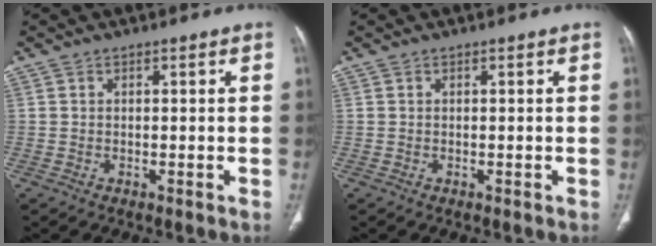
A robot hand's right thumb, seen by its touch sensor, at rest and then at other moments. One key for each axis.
{"total": 0.0}